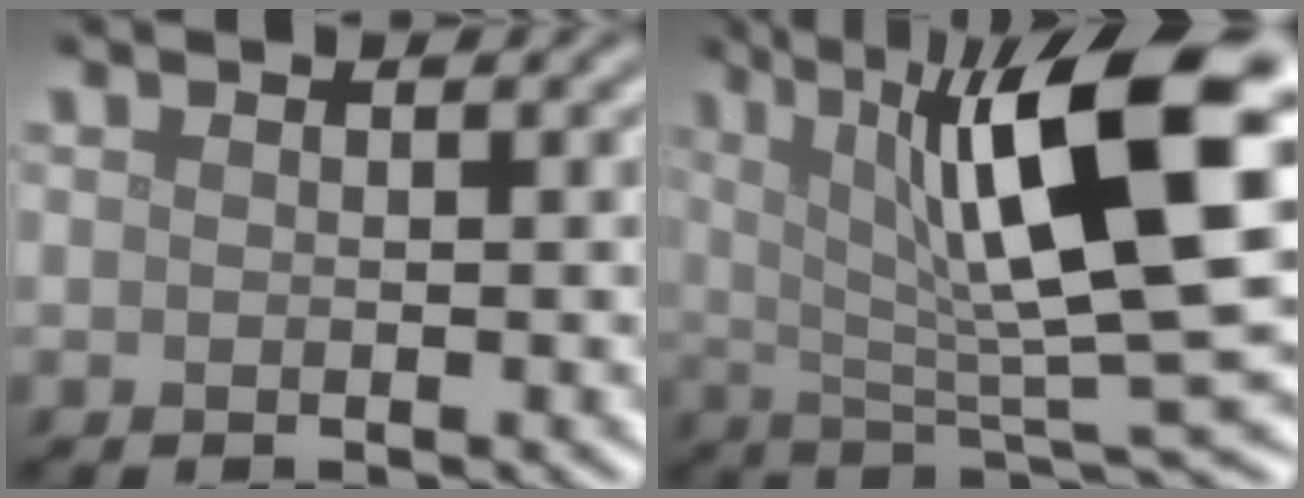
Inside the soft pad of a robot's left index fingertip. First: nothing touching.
{"total": 13.9, "force": [3.8, 3.2, 12.9], "torque": [-0.201, 0.010, 0.061]}